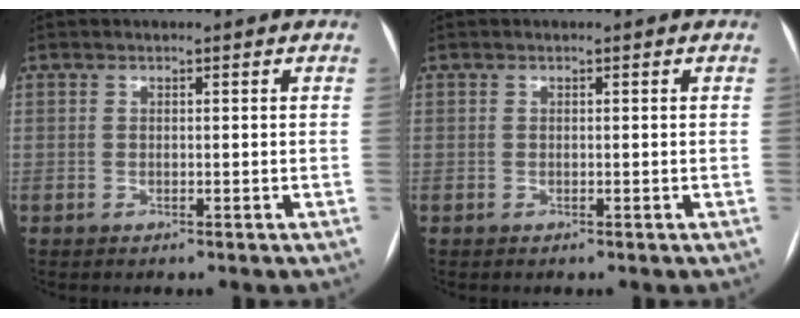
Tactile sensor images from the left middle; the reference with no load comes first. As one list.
[{"total": 0.0}]